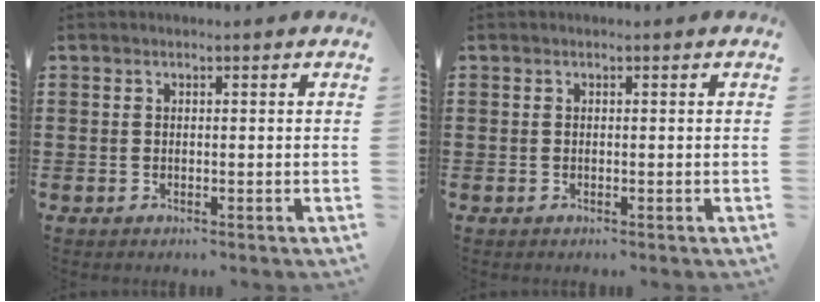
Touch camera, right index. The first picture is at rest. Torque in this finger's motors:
{"motor_torque": [0.04, 0.44, 0.00, 0.00]}